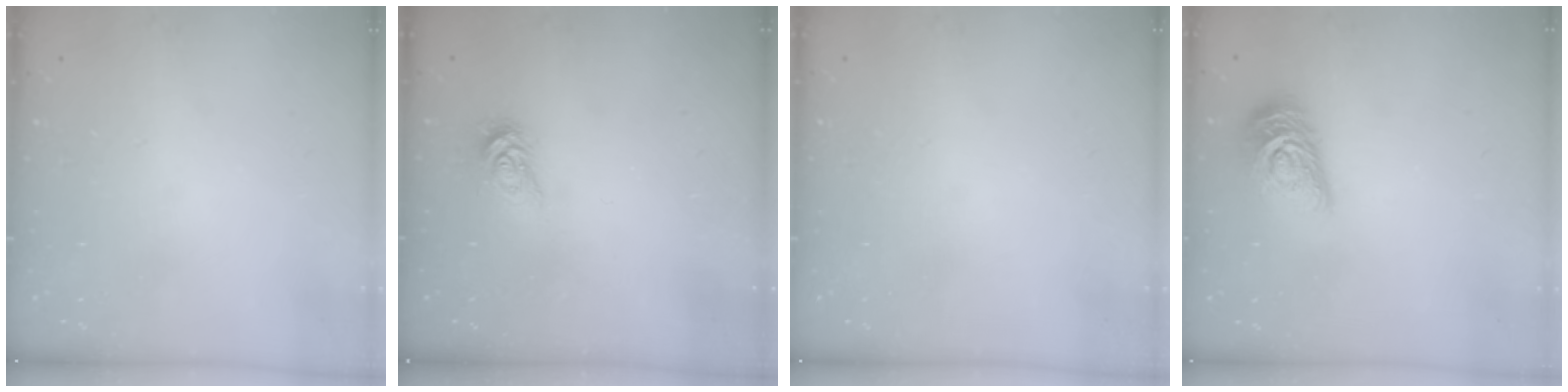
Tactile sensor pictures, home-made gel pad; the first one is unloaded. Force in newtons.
{"total": 3.8, "press": 3.8, "slide": 0.4}
{"total": 0.0}
{"total": 13.8, "press": 13.8, "slide": 0.9}